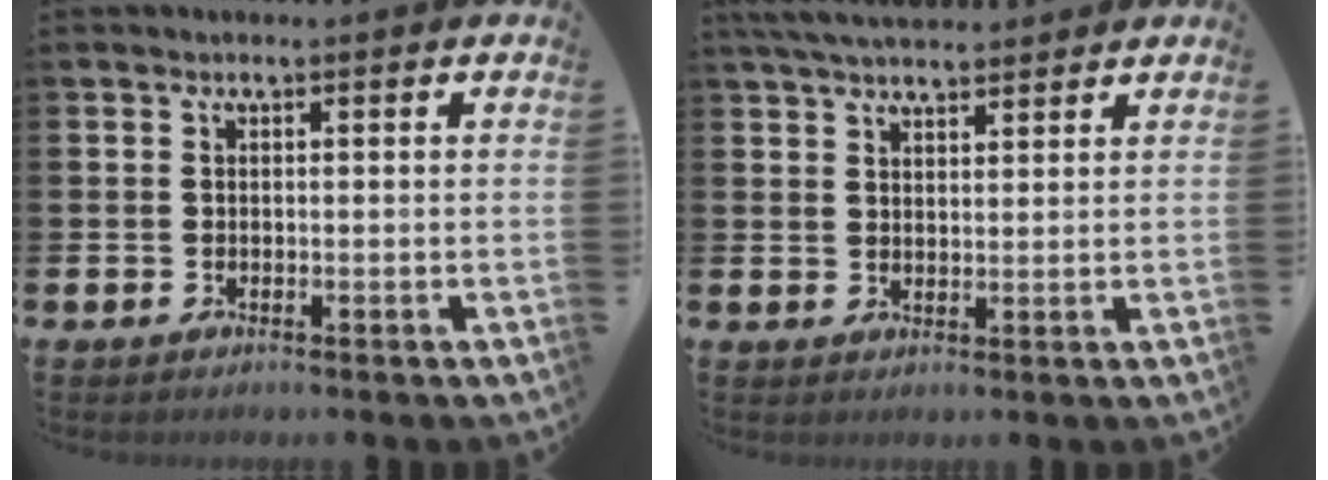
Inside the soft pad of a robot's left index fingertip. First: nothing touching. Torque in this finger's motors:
{"motor_torque": [1.15, -0.99, 0.48, 0.13]}